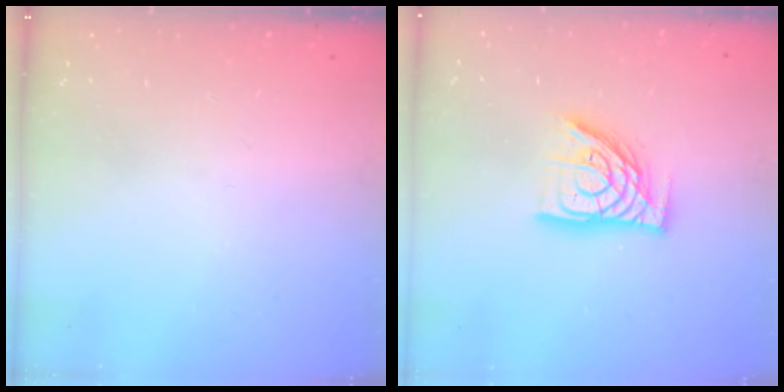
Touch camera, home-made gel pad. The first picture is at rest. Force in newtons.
{"total": 12.9, "press": 12.8, "slide": 1.4}